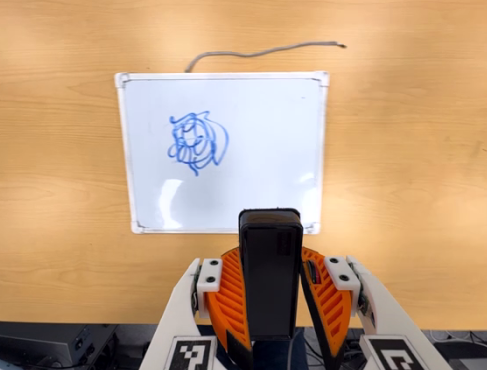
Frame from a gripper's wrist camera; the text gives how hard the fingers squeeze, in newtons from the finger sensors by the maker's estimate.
{"total": 7.7, "left": 6.9, "right": 8.5}